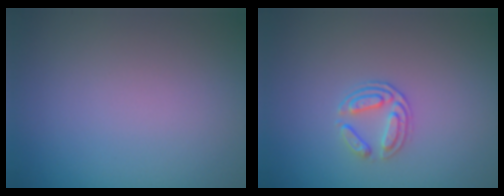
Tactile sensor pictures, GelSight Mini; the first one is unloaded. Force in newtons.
{"total": 2.0, "press": 1.4, "slide": 1.4}